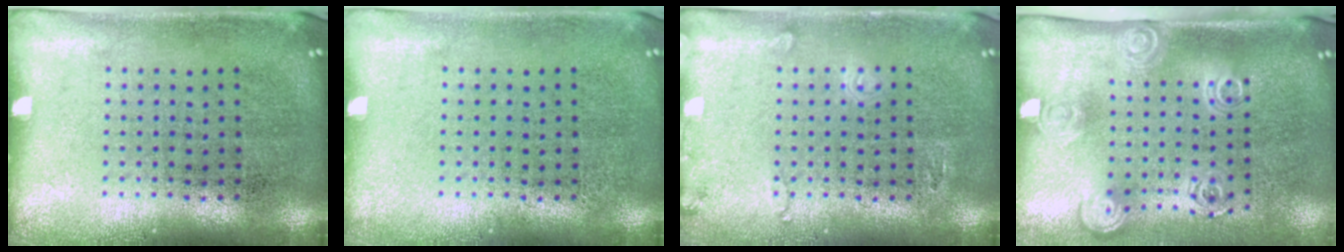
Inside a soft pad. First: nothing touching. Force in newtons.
{"total": 0.0}
{"total": 1.3, "press": 1.3, "slide": 0.2}
{"total": 2.0, "press": 1.4, "slide": 1.5}